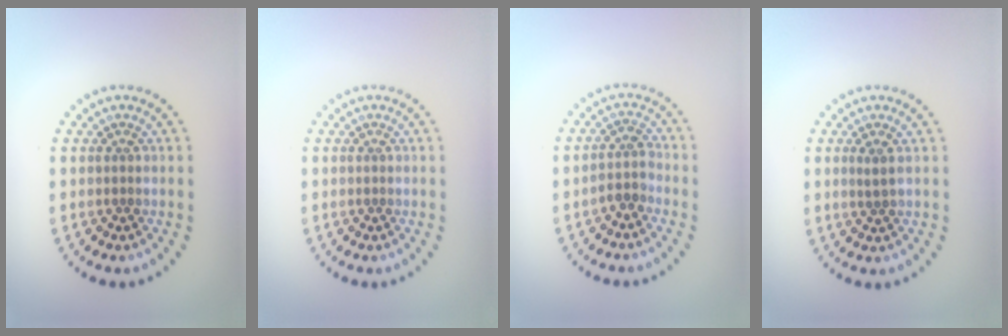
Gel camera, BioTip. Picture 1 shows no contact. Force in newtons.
{"total": 0.0}
{"total": 1.9, "press": 1.6, "slide": 1.1}
{"total": 0.6, "press": 0.4, "slide": 0.5}